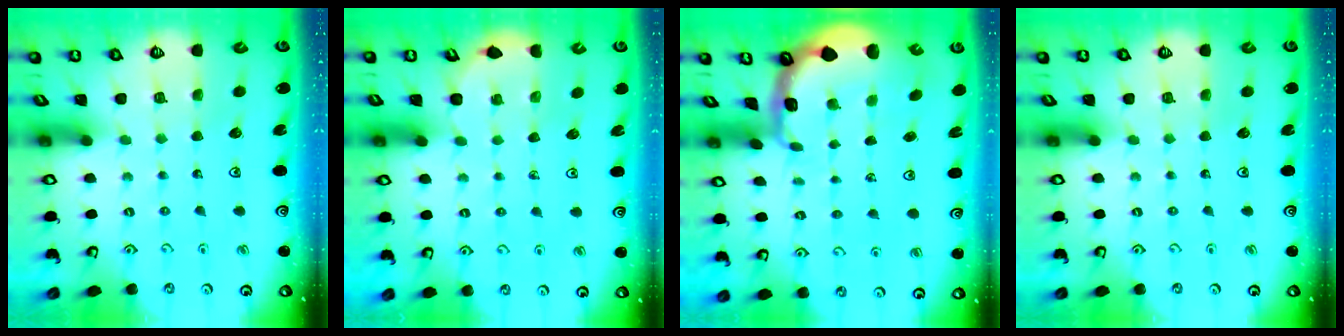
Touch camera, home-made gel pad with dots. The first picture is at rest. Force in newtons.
{"total": 2.2, "press": 2.0, "slide": 1.1}
{"total": 2.3, "press": 2.2, "slide": 0.7}
{"total": 0.0}